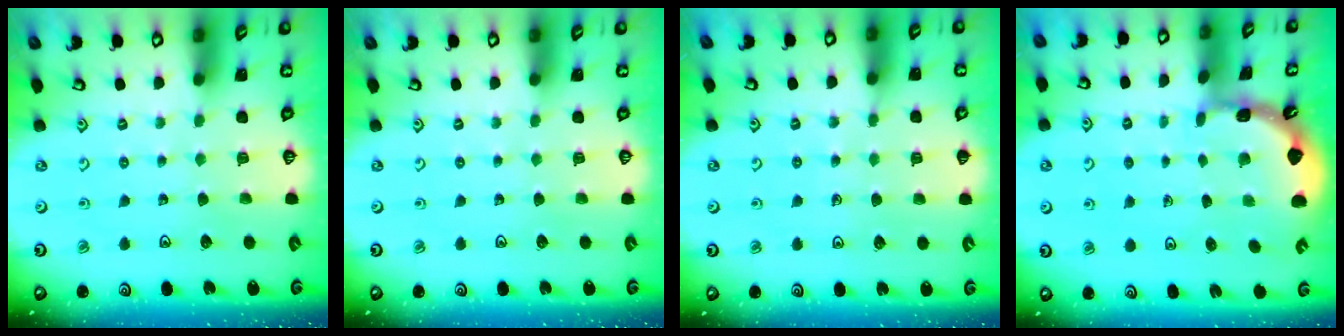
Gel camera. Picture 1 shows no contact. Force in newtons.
{"total": 0.0}
{"total": 4.0, "press": 4.0, "slide": 0.6}
{"total": 1.8, "press": 1.8, "slide": 0.1}